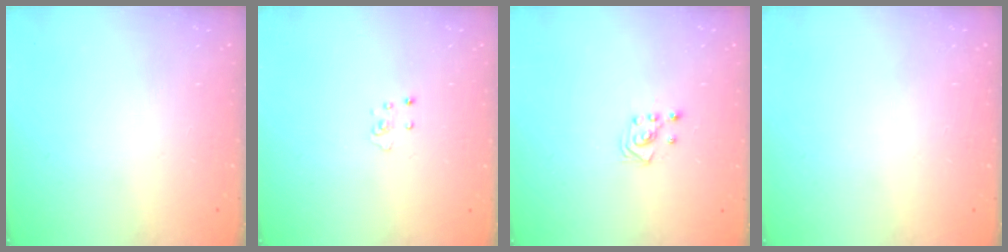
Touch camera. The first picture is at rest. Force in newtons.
{"total": 2.8, "press": 2.7, "slide": 0.3}
{"total": 2.9, "press": 2.9, "slide": 0.4}
{"total": 0.0}